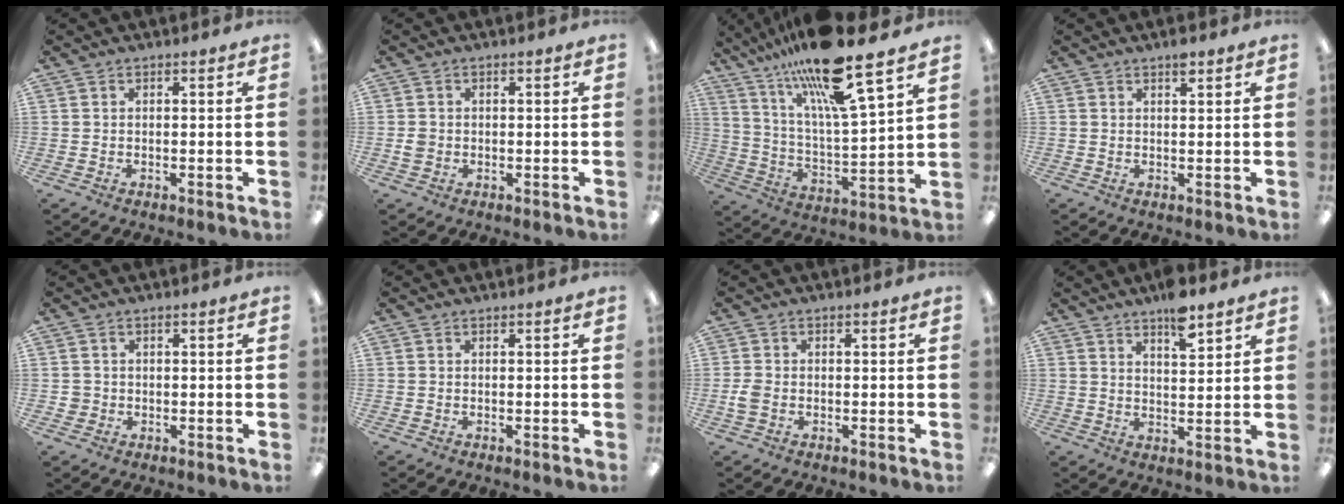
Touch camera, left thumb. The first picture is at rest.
{"total": 1.9, "force": [-0.2, 1.7, 0.8], "torque": [-0.006, 0.001, -0.007]}
{"total": 19.9, "force": [15.6, 2.8, 12.0], "torque": [-0.221, -0.093, 0.256]}
{"total": 2.4, "force": [1.8, 0.6, 1.6], "torque": [-0.020, -0.006, 0.028]}
{"total": 1.9, "force": [-0.2, 1.9, 0.4], "torque": [-0.008, 0.004, -0.006]}
{"total": 0.0}
{"total": 2.8, "force": [-0.6, 2.0, 1.8], "torque": [-0.039, 0.004, -0.013]}
{"total": 7.7, "force": [6.0, 2.5, 4.3], "torque": [-0.058, -0.036, 0.100]}